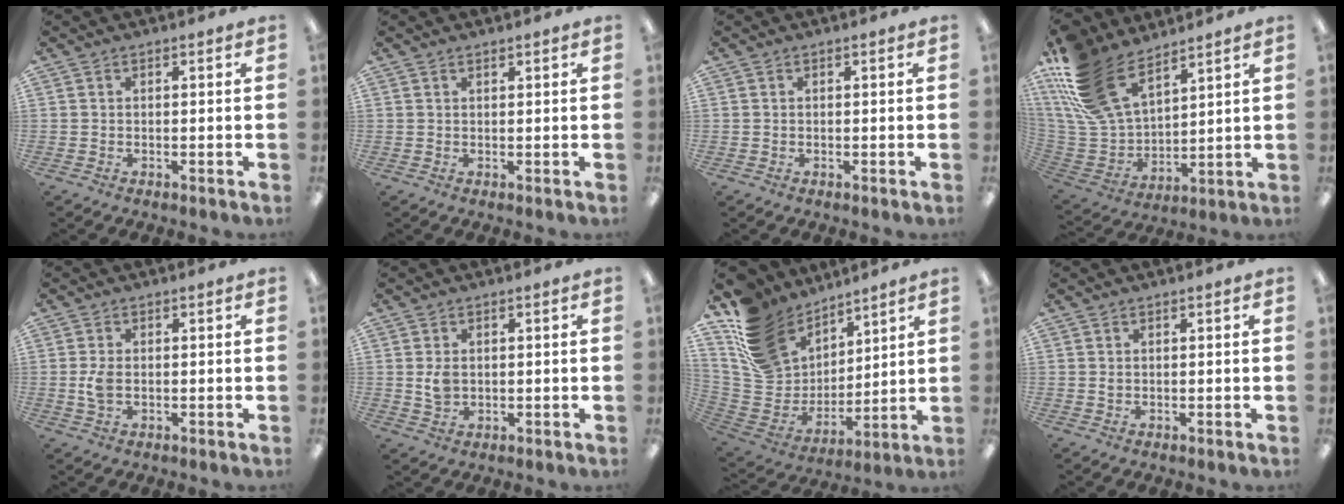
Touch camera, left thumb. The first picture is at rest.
{"total": 0.8, "force": [0.8, 0.2, 0.1], "torque": [-0.002, -0.001, 0.015]}
{"total": 0.0}
{"total": 20.7, "force": [13.6, 10.9, 11.2], "torque": [-0.271, -0.066, 0.256]}
{"total": 4.0, "force": [-0.1, 2.4, 3.1], "torque": [-0.072, -0.006, -0.009]}
{"total": 3.7, "force": [0.6, 2.7, 2.5], "torque": [-0.049, -0.002, 0.008]}
{"total": 17.3, "force": [10.5, 12.2, 6.2], "torque": [-0.137, -0.061, 0.214]}
{"total": 0.6, "force": [0.4, 0.4, 0.3], "torque": [-0.007, 0.001, 0.007]}